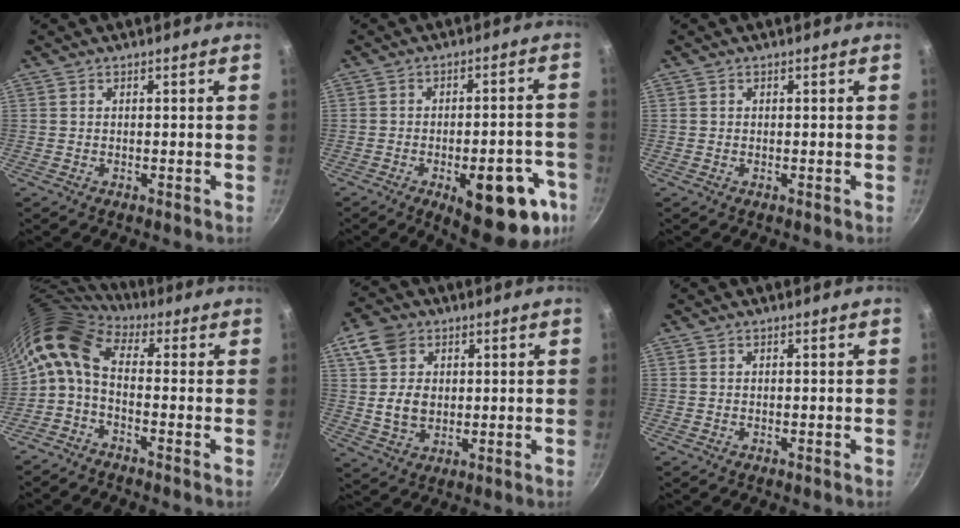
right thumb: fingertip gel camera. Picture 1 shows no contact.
{"total": 18.0, "force": [-7.7, 7.5, 14.5], "torque": [-0.127, 0.025, -0.091]}
{"total": 0.0}
{"total": 9.4, "force": [0.3, 5.3, 7.8], "torque": [-0.157, 0.023, -0.014]}
{"total": 9.4, "force": [2.1, 7.3, 5.5], "torque": [-0.071, -0.008, 0.037]}
{"total": 0.0}